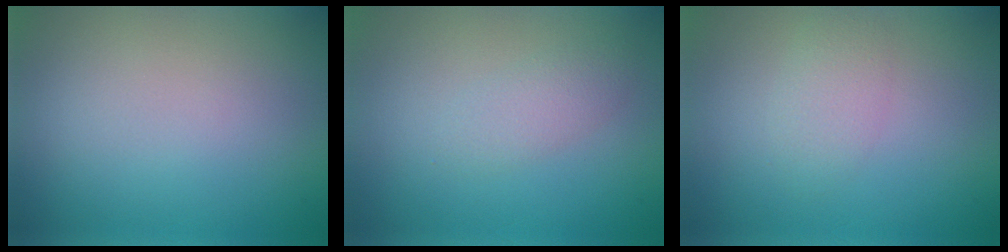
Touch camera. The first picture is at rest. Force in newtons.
{"total": 1.7, "press": 1.6, "slide": 0.1}
{"total": 1.9, "press": 1.9, "slide": 0.1}